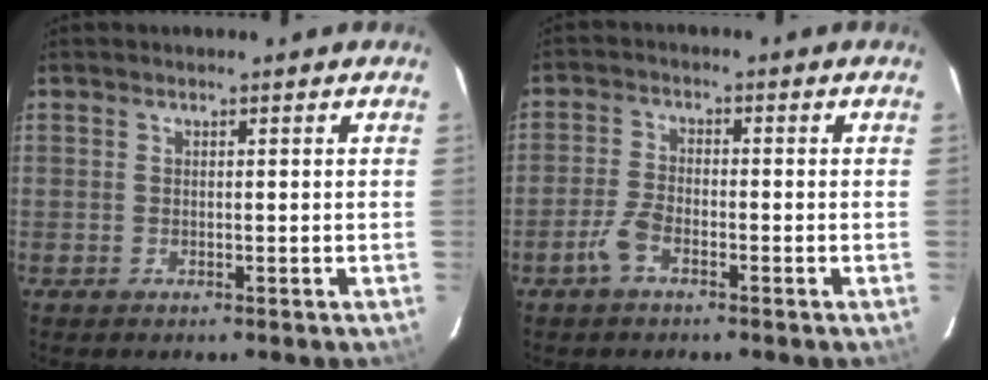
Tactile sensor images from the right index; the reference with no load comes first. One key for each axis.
{"total": 4.1, "fx": -2.7, "fy": 1.6, "fz": 2.7, "tx": -0.073, "ty": 0.002, "tz": -0.054}